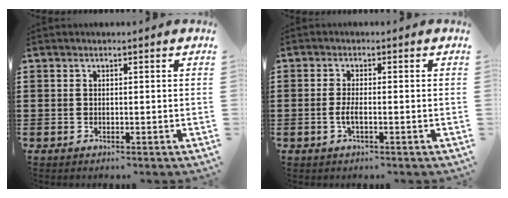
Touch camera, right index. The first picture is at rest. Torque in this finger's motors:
{"motor_torque": [1.40, 0.73, 0.07, 0.08]}